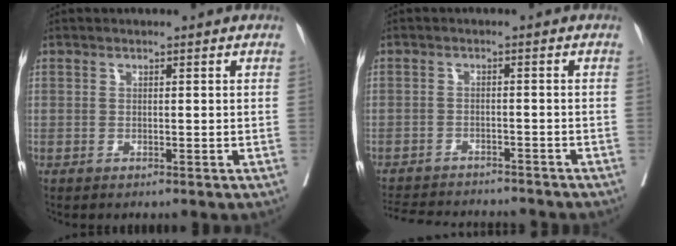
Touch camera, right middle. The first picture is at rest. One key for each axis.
{"total": 12.8, "fx": -11.9, "fy": 2.5, "fz": 4.0, "tx": -0.077, "ty": -0.002, "tz": -0.162}